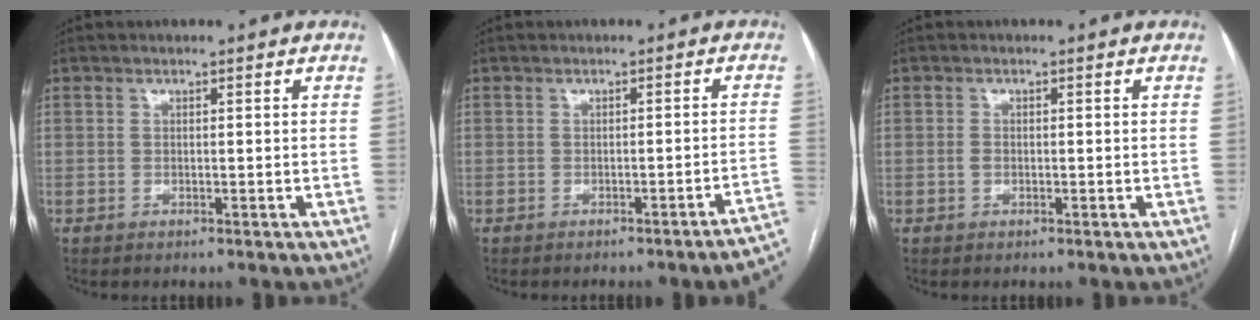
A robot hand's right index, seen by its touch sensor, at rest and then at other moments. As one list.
[{"total": 6.0, "force": [-4.9, -0.5, 3.4], "torque": [-0.016, -0.005, -0.060]}, {"total": 1.2, "force": [-0.3, 0.8, 0.8], "torque": [-0.018, 0.001, -0.003]}]